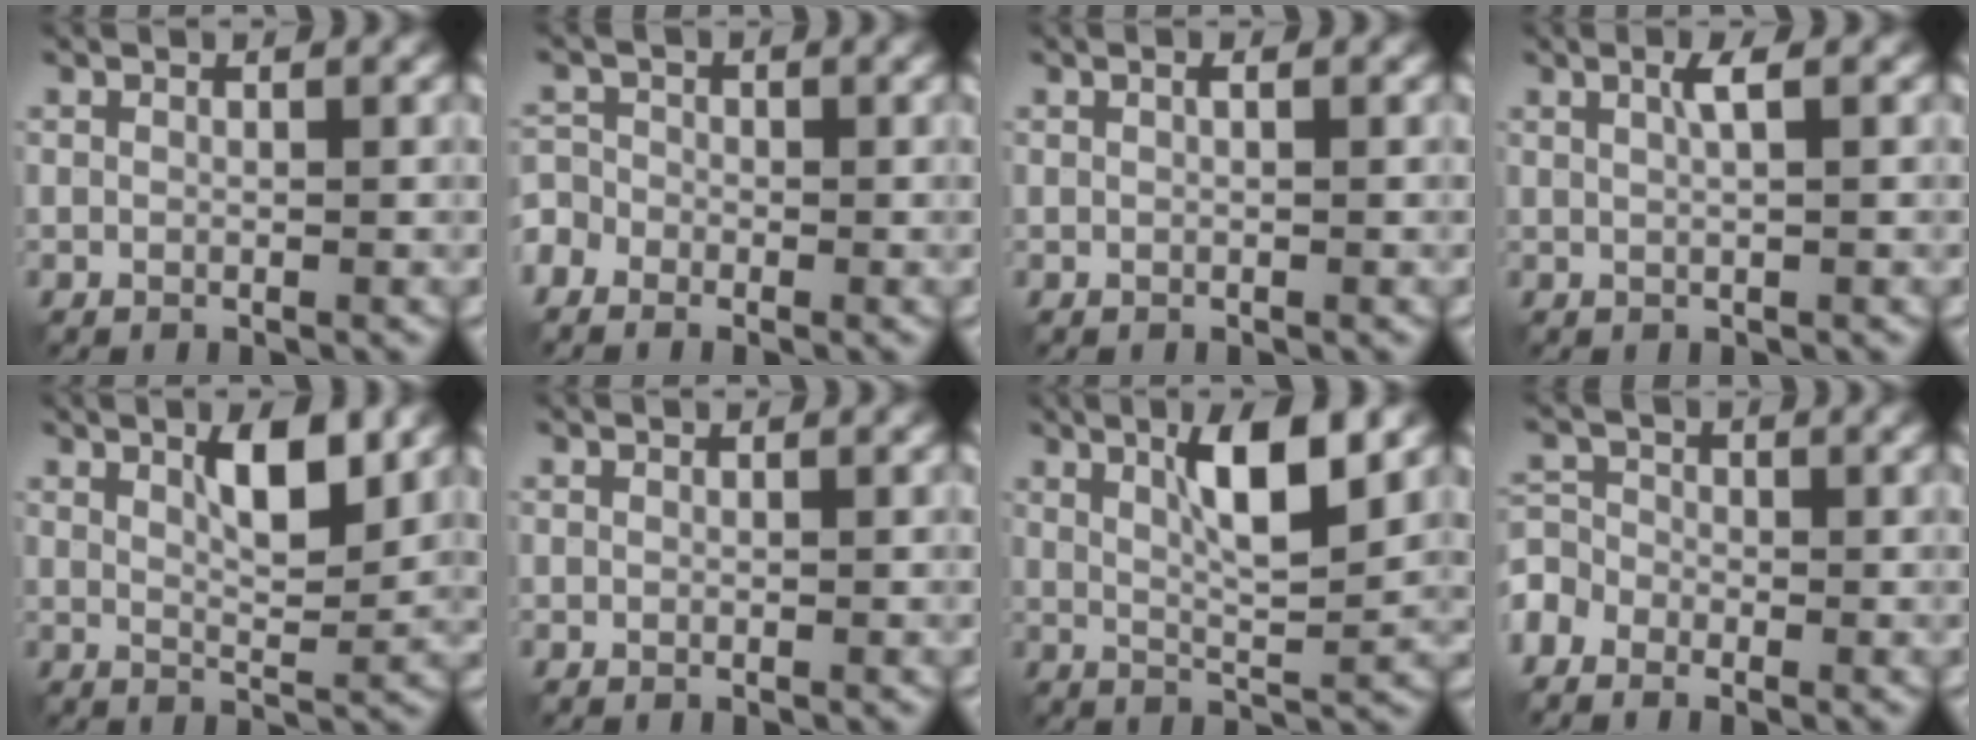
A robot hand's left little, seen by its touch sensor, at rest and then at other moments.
{"total": 2.2, "force": [-1.4, 1.8, 0.2], "torque": [-0.003, 0.003, -0.022]}
{"total": 0.6, "force": [-0.1, 0.2, 0.6], "torque": [-0.009, 0.000, 0.001]}
{"total": 1.6, "force": [0.2, 0.3, 1.5], "torque": [-0.028, 0.001, 0.005]}
{"total": 4.4, "force": [1.6, 1.4, 3.8], "torque": [-0.065, -0.006, 0.026]}
{"total": 0.0}
{"total": 5.9, "force": [2.1, 1.3, 5.3], "torque": [-0.088, -0.001, 0.036]}
{"total": 2.8, "force": [-1.7, 2.2, 0.7], "torque": [-0.009, 0.004, -0.032]}